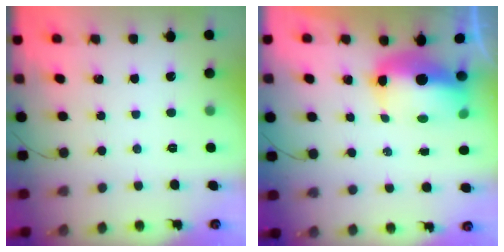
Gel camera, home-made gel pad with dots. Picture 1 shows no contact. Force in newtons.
{"total": 10.6, "press": 10.4, "slide": 2.2}